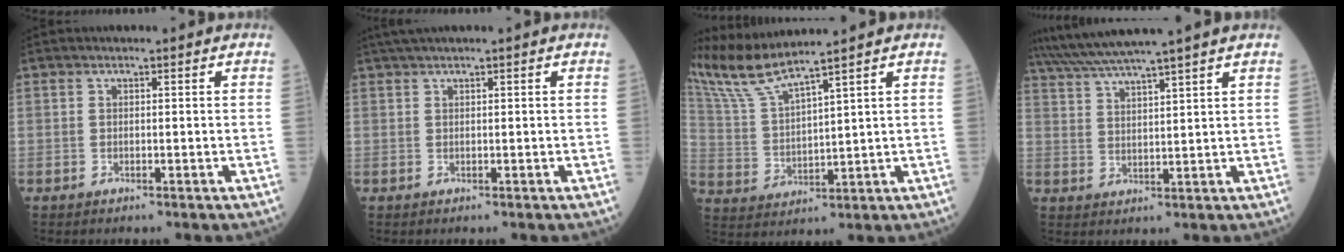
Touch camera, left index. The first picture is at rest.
{"total": 1.9, "force": [1.4, -0.3, 1.3], "torque": [-0.030, 0.017, 0.032]}
{"total": 7.8, "force": [7.1, -1.7, 2.8], "torque": [-0.079, -0.002, 0.156]}
{"total": 10.3, "force": [8.9, -1.9, 4.9], "torque": [-0.089, 0.019, 0.148]}